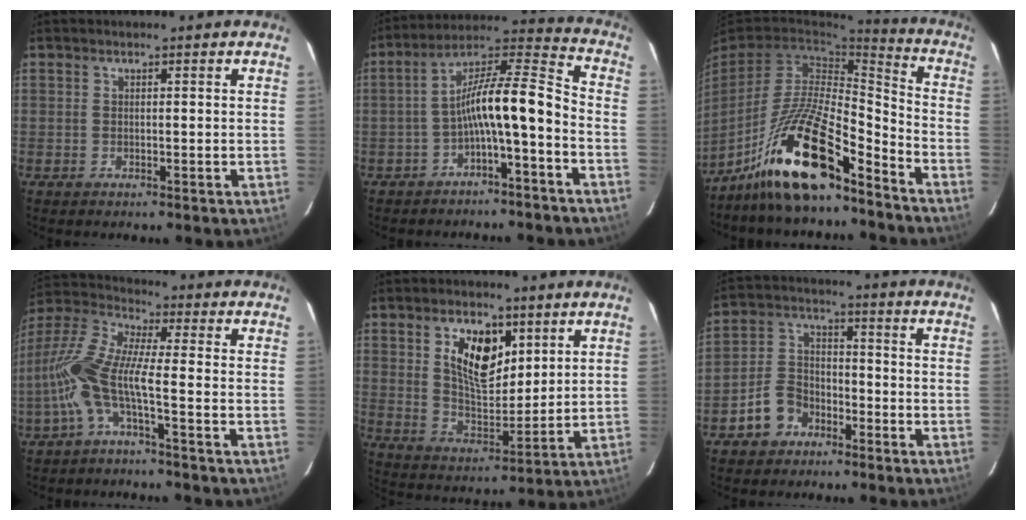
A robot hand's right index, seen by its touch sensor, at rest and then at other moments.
{"total": 11.6, "force": [-4.8, 1.8, 10.4], "torque": [-0.195, 0.026, -0.082]}
{"total": 17.1, "force": [-12.2, 4.1, 11.2], "torque": [-0.230, -0.004, -0.228]}
{"total": 10.1, "force": [-3.2, 0.9, 9.5], "torque": [-0.206, 0.006, -0.067]}
{"total": 11.0, "force": [4.8, 5.8, 8.1], "torque": [-0.142, 0.004, 0.093]}
{"total": 7.5, "force": [-4.6, 5.3, 2.8], "torque": [-0.068, 0.026, -0.080]}